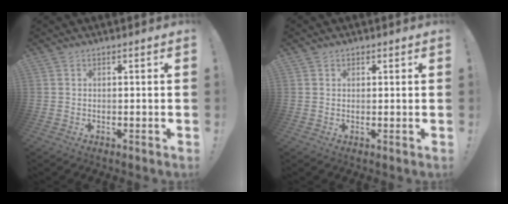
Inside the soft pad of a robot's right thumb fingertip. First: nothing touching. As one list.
[{"total": 1.0, "force": [0.5, 0.8, 0.0], "torque": [0.008, -0.005, 0.008]}]